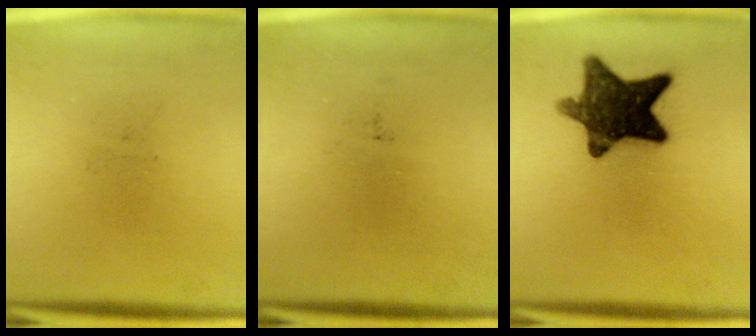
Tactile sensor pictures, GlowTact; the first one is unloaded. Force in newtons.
{"total": 0.0}
{"total": 13.0}